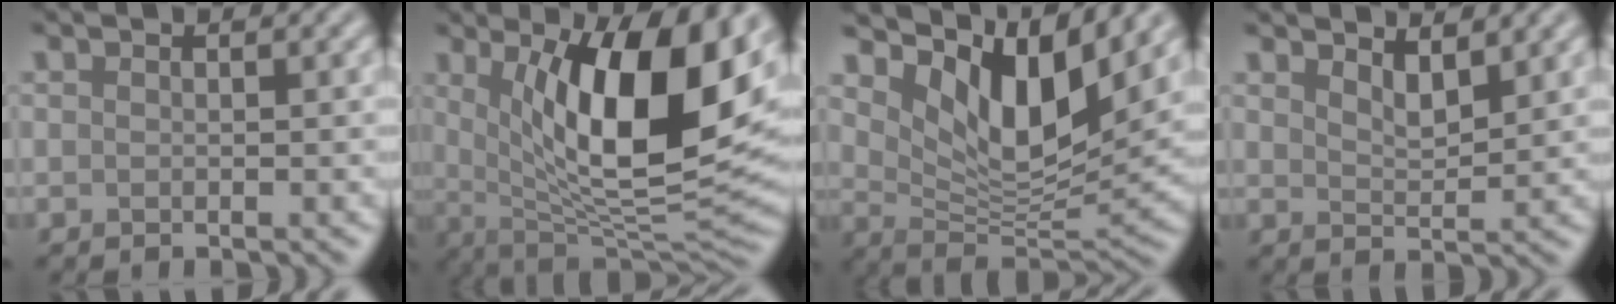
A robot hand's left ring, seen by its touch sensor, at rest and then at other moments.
{"total": 12.9, "force": [3.5, 4.2, 11.7], "torque": [-0.164, -0.010, 0.057]}
{"total": 9.1, "force": [5.0, 3.6, 6.8], "torque": [-0.115, -0.012, 0.092]}
{"total": 2.5, "force": [2.1, 0.6, 1.2], "torque": [-0.020, -0.006, 0.036]}